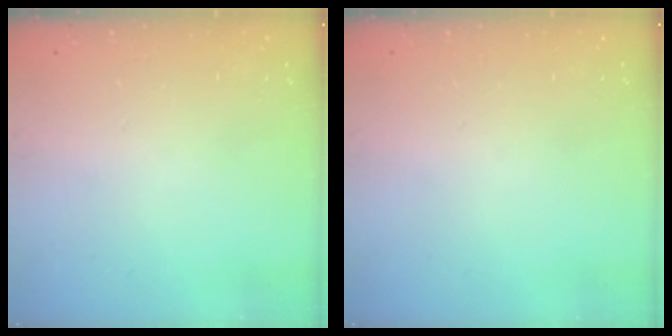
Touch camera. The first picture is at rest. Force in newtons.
{"total": 0.0}